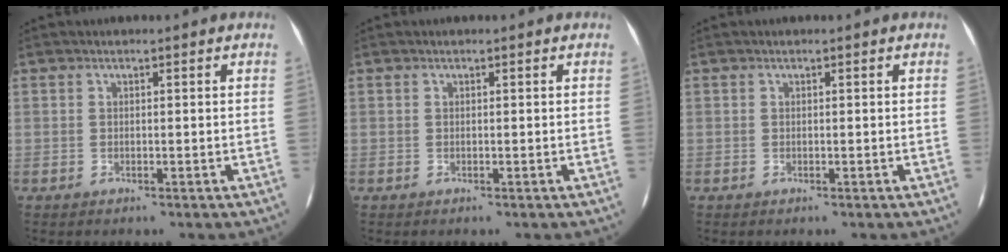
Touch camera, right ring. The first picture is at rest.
{"total": 0.0}
{"total": 0.0}